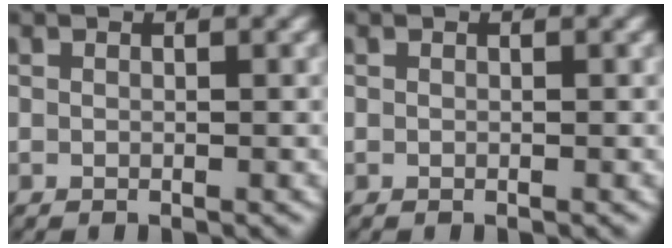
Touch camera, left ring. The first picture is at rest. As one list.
[{"total": 0.0}]